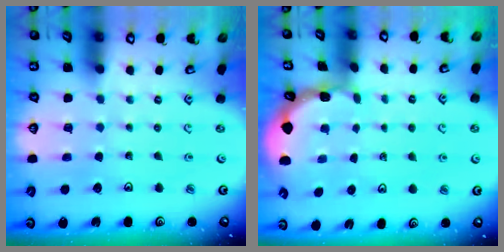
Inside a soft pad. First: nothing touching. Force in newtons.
{"total": 1.0, "press": 1.0, "slide": 0.1}